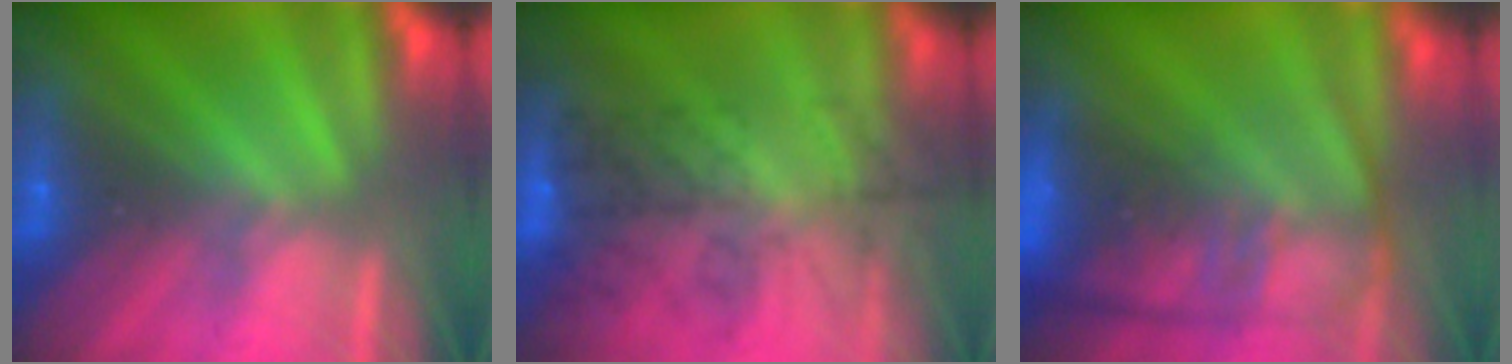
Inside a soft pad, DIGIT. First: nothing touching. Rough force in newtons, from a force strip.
{"total": 8.2}
{"total": 8.0}